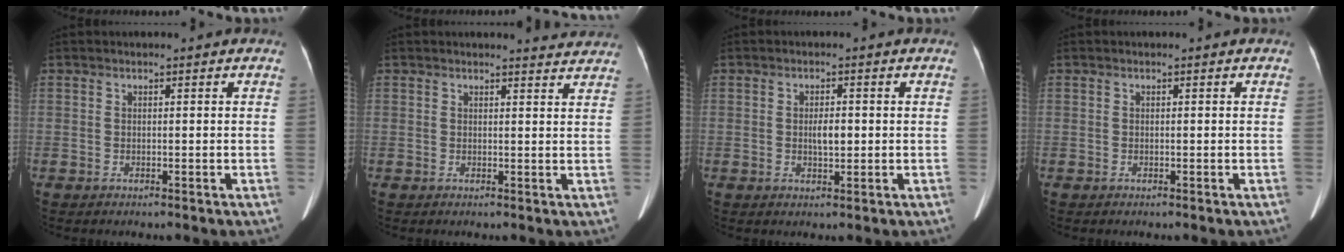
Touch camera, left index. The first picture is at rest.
{"total": 3.5, "force": [3.5, 0.3, 0.2], "torque": [-0.007, -0.009, 0.026]}
{"total": 2.6, "force": [-0.1, 1.0, 2.4], "torque": [-0.043, 0.001, 0.000]}
{"total": 0.0}